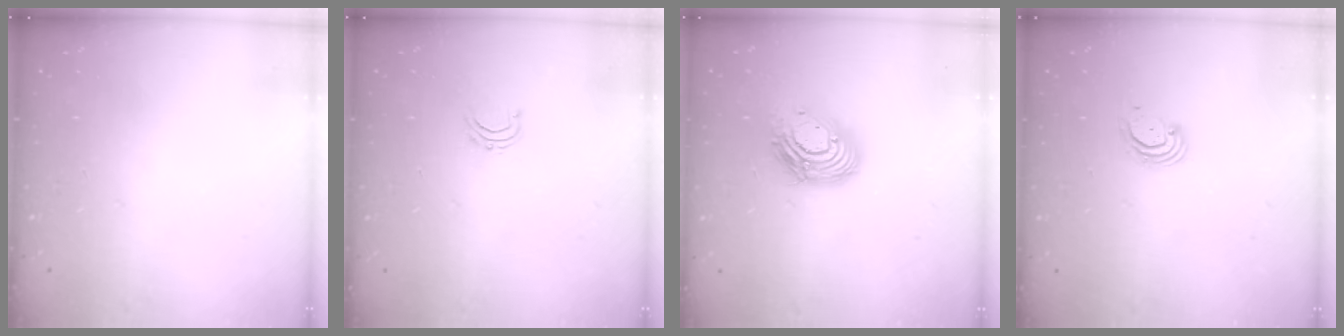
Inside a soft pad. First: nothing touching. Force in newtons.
{"total": 4.0, "press": 4.0, "slide": 0.3}
{"total": 13.7, "press": 13.7, "slide": 1.2}
{"total": 3.0, "press": 3.0, "slide": 0.3}